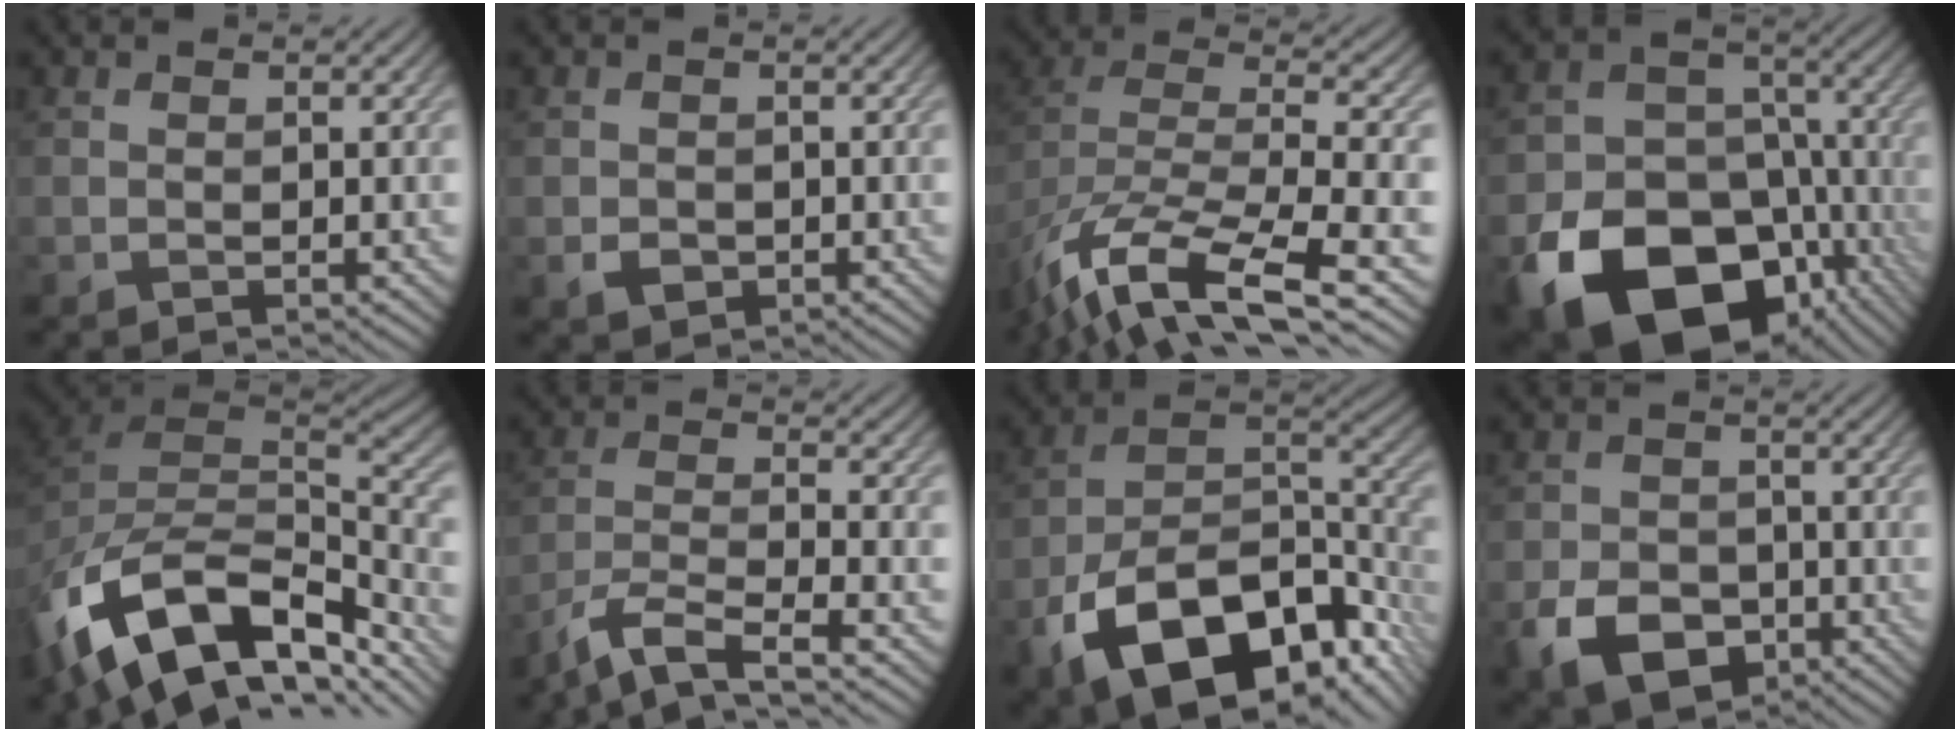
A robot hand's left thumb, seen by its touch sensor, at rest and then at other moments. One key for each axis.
{"total": 2.0, "fx": -0.7, "fy": 1.7, "fz": 0.8, "tx": -0.014, "ty": -0.010, "tz": -0.015}
{"total": 14.4, "fx": -7.6, "fy": 5.0, "fz": 11.1, "tx": -0.237, "ty": -0.012, "tz": -0.115}
{"total": 22.3, "fx": -10.8, "fy": 16.4, "fz": 10.5, "tx": -0.192, "ty": -0.070, "tz": -0.152}
{"total": 15.9, "fx": -8.4, "fy": 8.9, "fz": 10.1, "tx": -0.240, "ty": -0.023, "tz": -0.138}
{"total": 7.7, "fx": -5.9, "fy": 1.6, "fz": 4.7, "tx": -0.099, "ty": -0.009, "tz": -0.119}
{"total": 18.5, "fx": -9.5, "fy": 10.1, "fz": 12.3, "tx": -0.224, "ty": -0.043, "tz": -0.141}
{"total": 7.9, "fx": -3.8, "fy": 5.5, "fz": 4.2, "tx": -0.087, "ty": -0.018, "tz": -0.072}